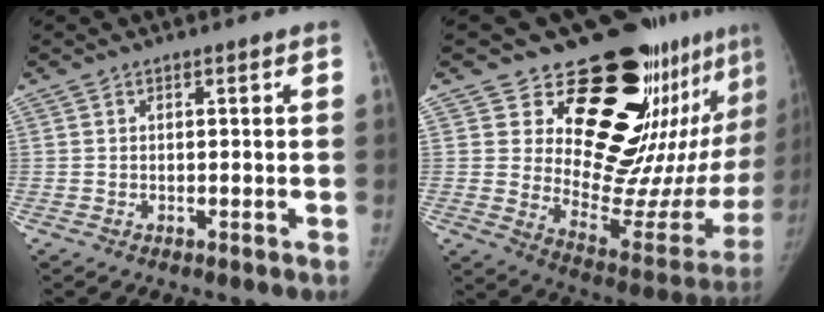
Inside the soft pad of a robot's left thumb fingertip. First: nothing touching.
{"total": 26.0, "force": [16.9, 11.7, 16.0], "torque": [-0.188, -0.120, 0.245]}